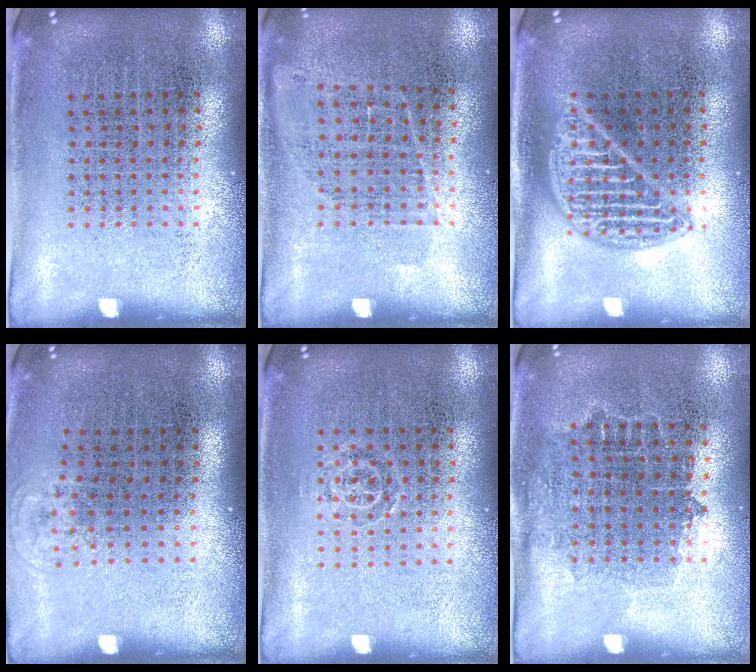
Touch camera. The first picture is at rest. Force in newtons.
{"total": 0.9, "press": 0.7, "slide": 0.5}
{"total": 2.1, "press": 2.1, "slide": 0.2}
{"total": 0.6, "press": 0.5, "slide": 0.3}
{"total": 0.7, "press": 0.5, "slide": 0.4}
{"total": 0.8, "press": 0.7, "slide": 0.3}